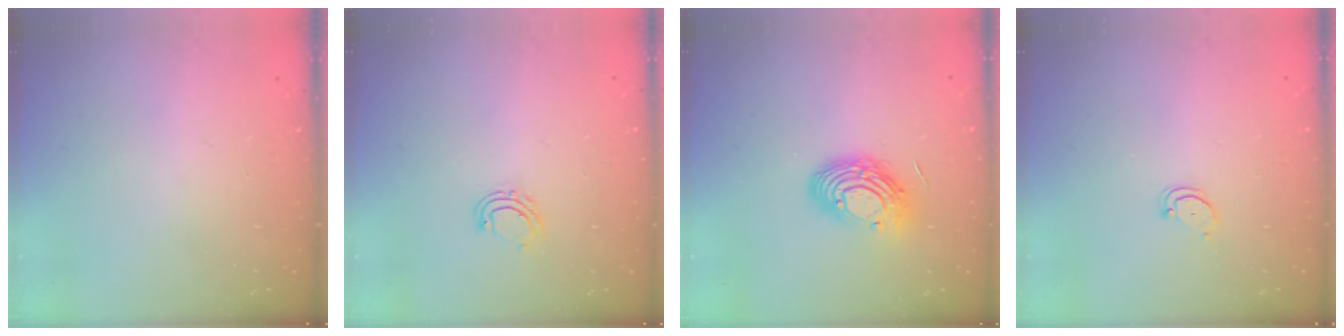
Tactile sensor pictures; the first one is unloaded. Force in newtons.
{"total": 5.8, "press": 5.7, "slide": 1.1}
{"total": 12.0, "press": 12.0, "slide": 1.1}
{"total": 2.7, "press": 2.7, "slide": 0.2}